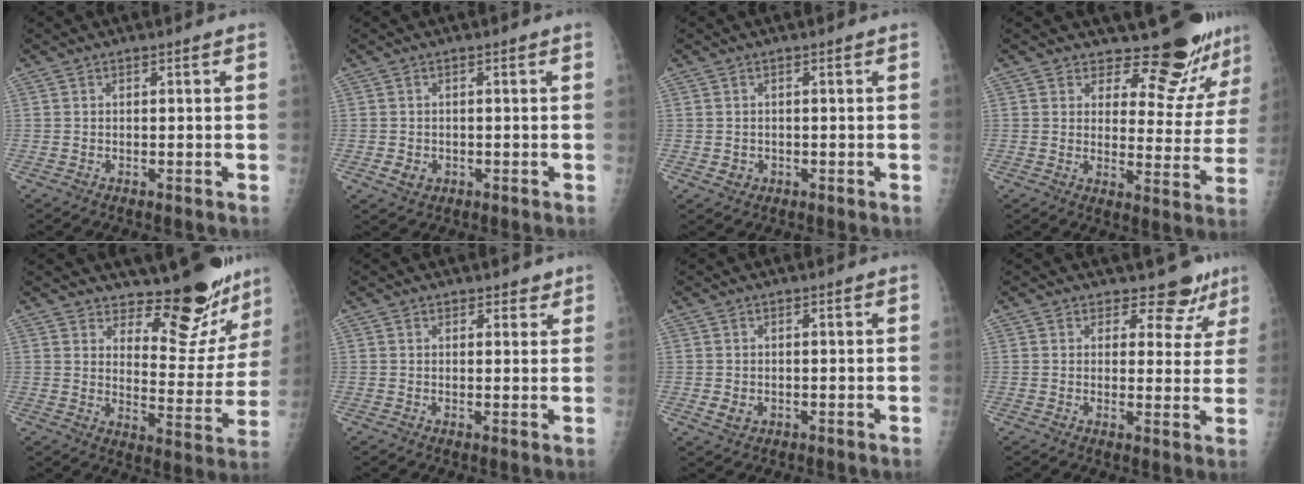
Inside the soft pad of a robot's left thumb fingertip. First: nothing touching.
{"total": 2.5, "force": [-0.6, 2.2, 1.1], "torque": [-0.011, 0.001, -0.001]}
{"total": 1.7, "force": [-0.3, 1.6, 0.5], "torque": [-0.003, 0.003, 0.002]}
{"total": 12.6, "force": [11.5, 4.1, 3.0], "torque": [0.001, -0.104, 0.138]}
{"total": 14.2, "force": [12.6, 4.7, 4.5], "torque": [-0.010, -0.124, 0.169]}
{"total": 2.4, "force": [1.8, 1.4, 0.5], "torque": [0.017, -0.009, 0.019]}
{"total": 2.1, "force": [-0.2, 1.7, 1.1], "torque": [-0.015, -0.002, 0.005]}
{"total": 6.8, "force": [5.6, 3.8, 0.9], "torque": [0.025, -0.036, 0.059]}